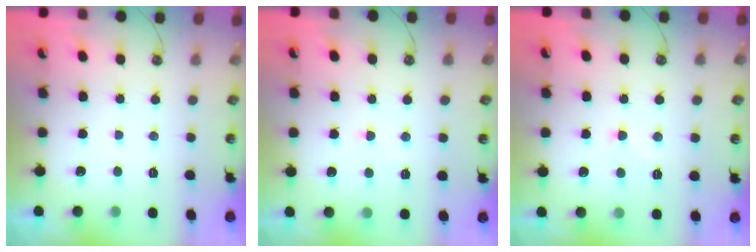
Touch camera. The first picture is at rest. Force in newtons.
{"total": 4.4, "press": 4.4, "slide": 0.2}
{"total": 2.0, "press": 2.0, "slide": 0.4}